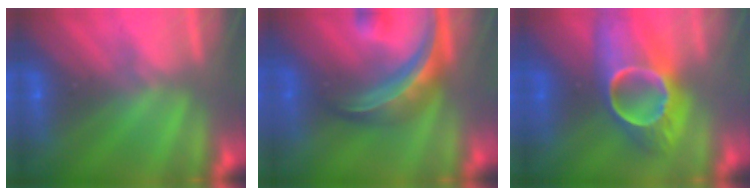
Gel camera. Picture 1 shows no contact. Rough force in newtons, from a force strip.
{"total": 9.4}
{"total": 7.1}